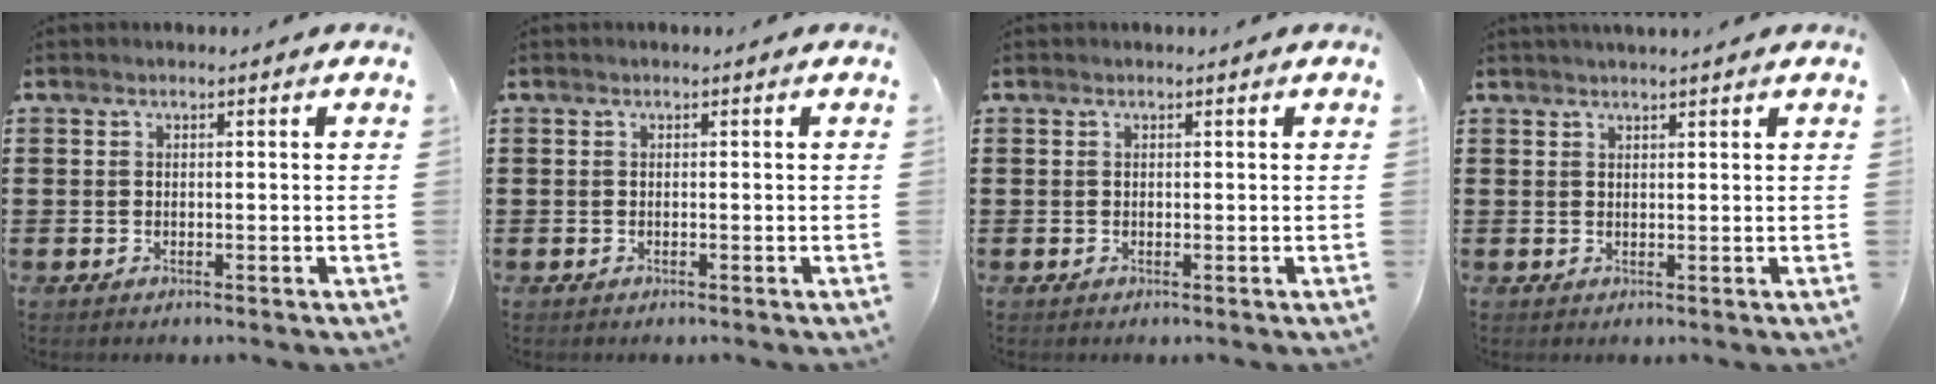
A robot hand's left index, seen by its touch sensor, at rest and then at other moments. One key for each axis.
{"total": 0.0}
{"total": 0.0}
{"total": 1.3, "fx": 1.2, "fy": -0.2, "fz": 0.4, "tx": -0.008, "ty": -0.001, "tz": 0.023}